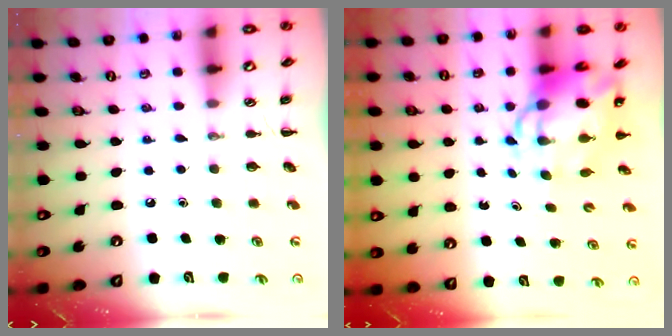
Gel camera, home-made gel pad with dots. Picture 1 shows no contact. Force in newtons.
{"total": 8.9, "press": 8.5, "slide": 2.6}